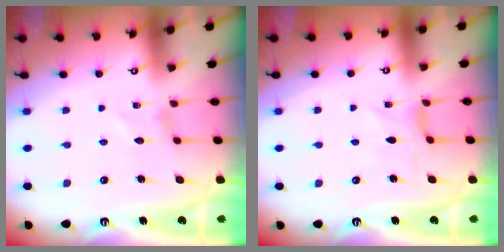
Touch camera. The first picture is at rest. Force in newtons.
{"total": 1.1, "press": 1.0, "slide": 0.1}